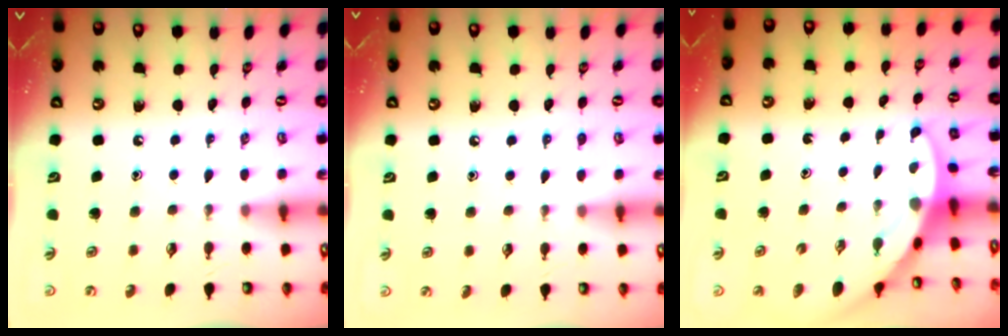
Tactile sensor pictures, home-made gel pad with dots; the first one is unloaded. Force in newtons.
{"total": 3.8, "press": 3.7, "slide": 0.9}
{"total": 3.6, "press": 3.6, "slide": 0.1}